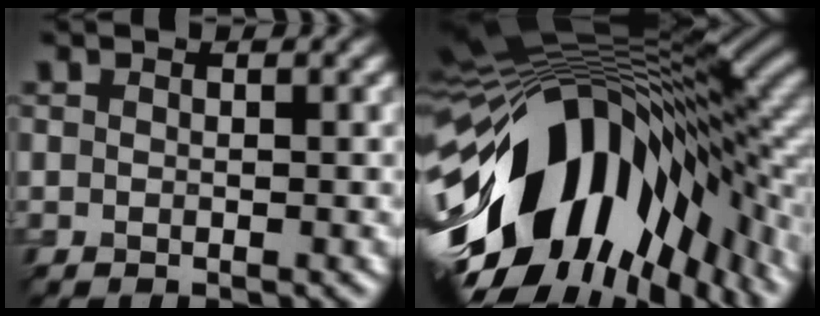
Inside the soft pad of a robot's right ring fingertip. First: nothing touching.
{"total": 15.1, "force": [-5.4, 8.4, 11.4], "torque": [-0.222, 0.004, -0.076]}